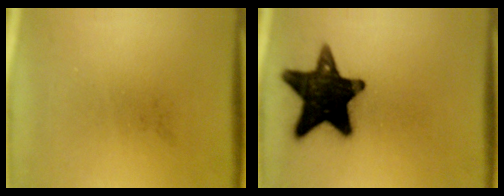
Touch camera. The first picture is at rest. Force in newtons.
{"total": 17.1}